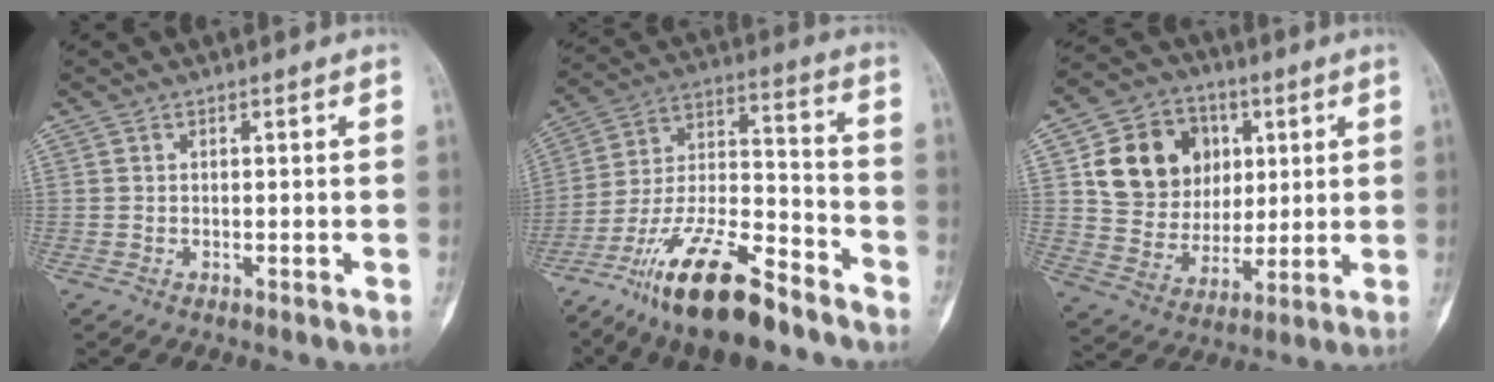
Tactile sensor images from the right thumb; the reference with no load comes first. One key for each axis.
{"total": 20.2, "fx": -14.2, "fy": 6.1, "fz": 13.1, "tx": -0.254, "ty": 0.076, "tz": -0.252}
{"total": 16.5, "fx": 4.8, "fy": 13.7, "fz": 8.0, "tx": -0.099, "ty": -0.004, "tz": 0.091}